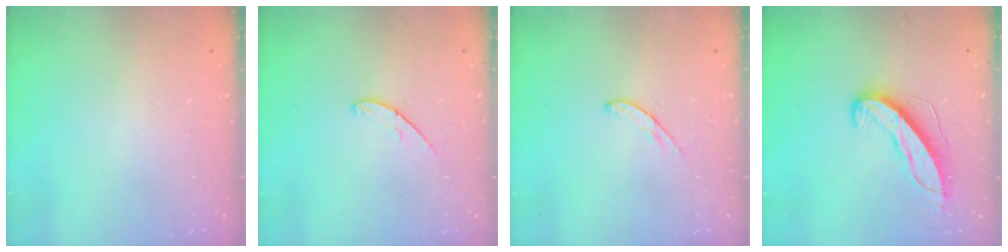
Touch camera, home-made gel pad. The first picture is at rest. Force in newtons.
{"total": 4.6, "press": 4.6, "slide": 0.4}
{"total": 5.0, "press": 4.9, "slide": 0.4}
{"total": 11.0, "press": 11.0, "slide": 0.9}